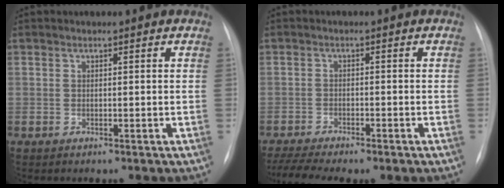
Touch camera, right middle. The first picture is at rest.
{"total": 8.2, "force": [-6.6, 1.1, 4.6], "torque": [-0.082, -0.004, -0.104]}